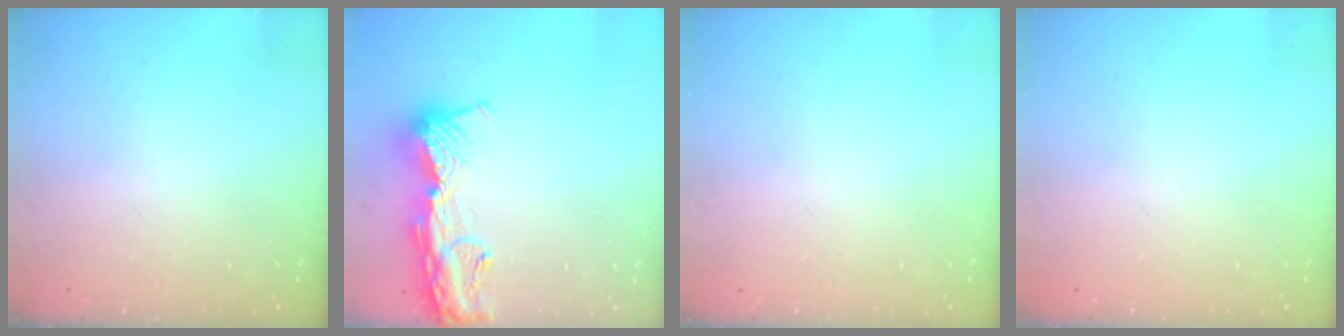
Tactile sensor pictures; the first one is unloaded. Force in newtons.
{"total": 15.6, "press": 15.5, "slide": 1.6}
{"total": 0.0}
{"total": 0.0}